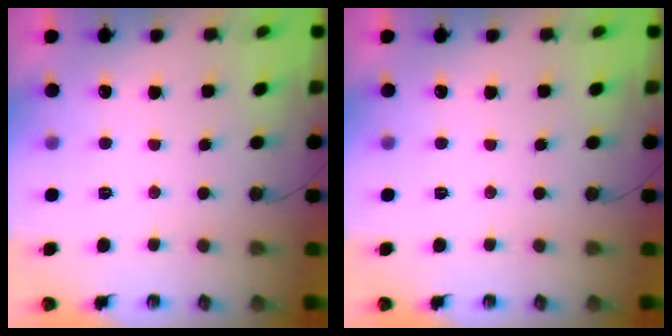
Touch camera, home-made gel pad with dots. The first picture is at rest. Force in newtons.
{"total": 0.0}